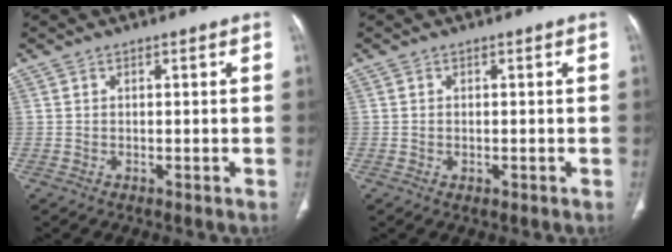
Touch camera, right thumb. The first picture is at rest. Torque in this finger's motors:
{"motor_torque": [-0.24, 0.20, -0.20, 0.22, -0.07]}